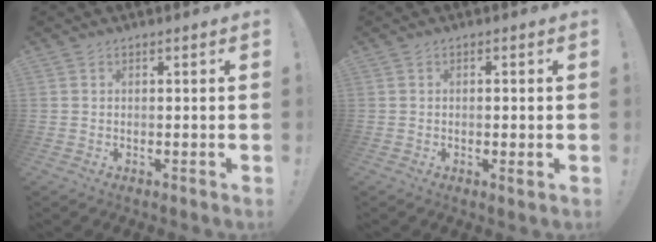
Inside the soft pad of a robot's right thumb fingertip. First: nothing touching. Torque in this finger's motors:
{"motor_torque": [0.05, -0.15, 0.00, -0.13, -0.09]}